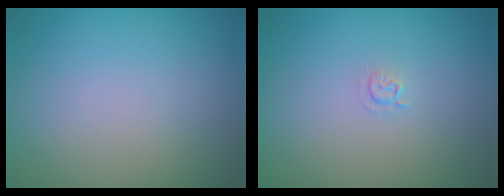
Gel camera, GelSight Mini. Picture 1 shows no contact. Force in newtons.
{"total": 0.7, "press": 0.3, "slide": 0.6}